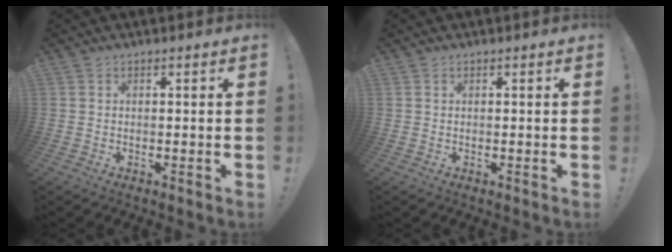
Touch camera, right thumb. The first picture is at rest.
{"total": 0.0}